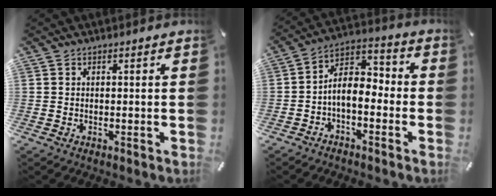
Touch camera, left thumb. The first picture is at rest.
{"total": 7.6, "force": [-2.8, 4.9, 5.1], "torque": [-0.096, 0.008, -0.051]}